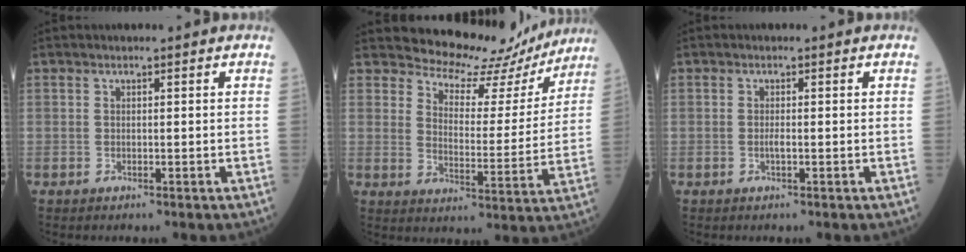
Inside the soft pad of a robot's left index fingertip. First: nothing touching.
{"total": 13.1, "force": [12.1, 4.6, 1.6], "torque": [-0.014, -0.024, 0.145]}
{"total": 1.0, "force": [-0.6, 0.1, 0.8], "torque": [-0.019, -0.005, -0.012]}